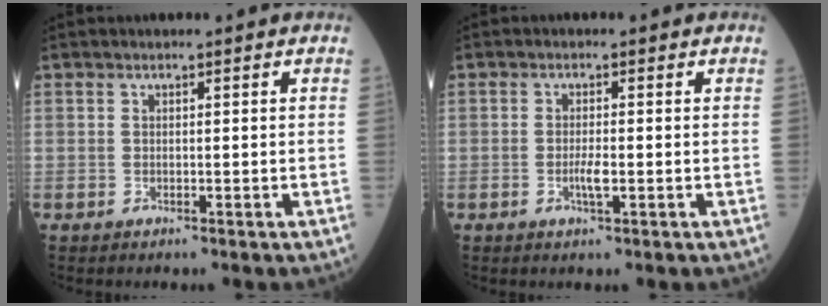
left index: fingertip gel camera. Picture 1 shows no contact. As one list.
[{"total": 2.2, "force": [-1.0, 0.4, 1.9], "torque": [-0.042, -0.007, -0.018]}]